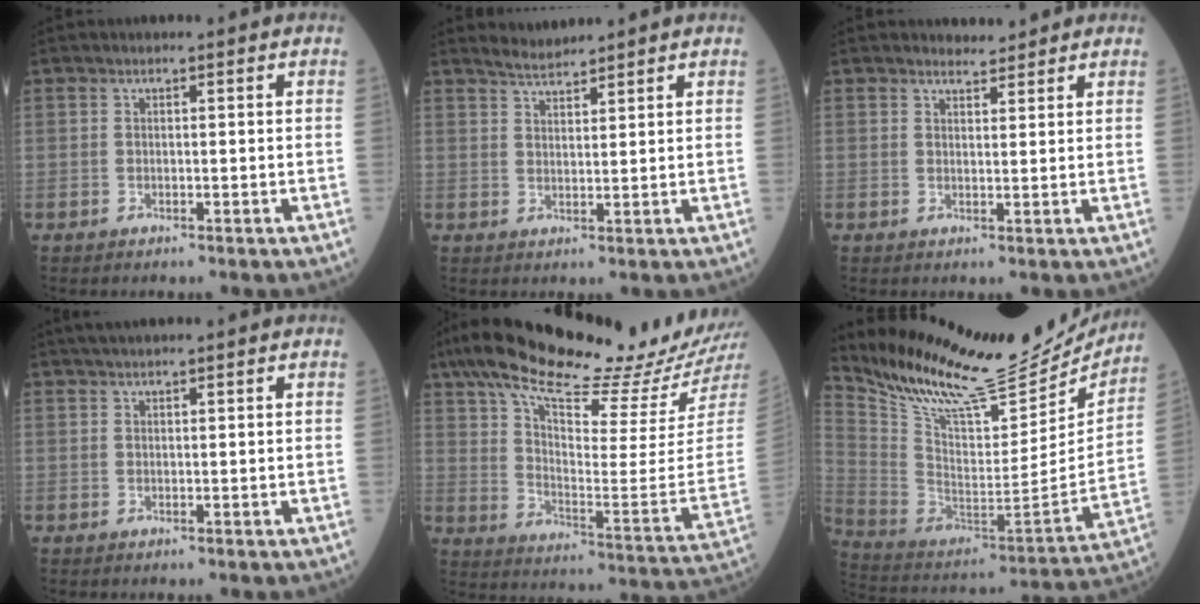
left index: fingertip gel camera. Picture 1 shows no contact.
{"total": 2.6, "force": [2.6, 0.0, 0.0], "torque": [-0.006, 0.007, 0.054]}
{"total": 2.1, "force": [1.9, 0.7, -0.1], "torque": [0.003, 0.003, 0.030]}
{"total": 2.1, "force": [1.8, -0.1, 1.1], "torque": [-0.014, 0.020, 0.033]}
{"total": 26.5, "force": [22.3, 1.4, 14.3], "torque": [-0.237, -0.049, 0.318]}
{"total": 26.6, "force": [24.2, 5.3, 9.8], "torque": [-0.177, -0.061, 0.364]}